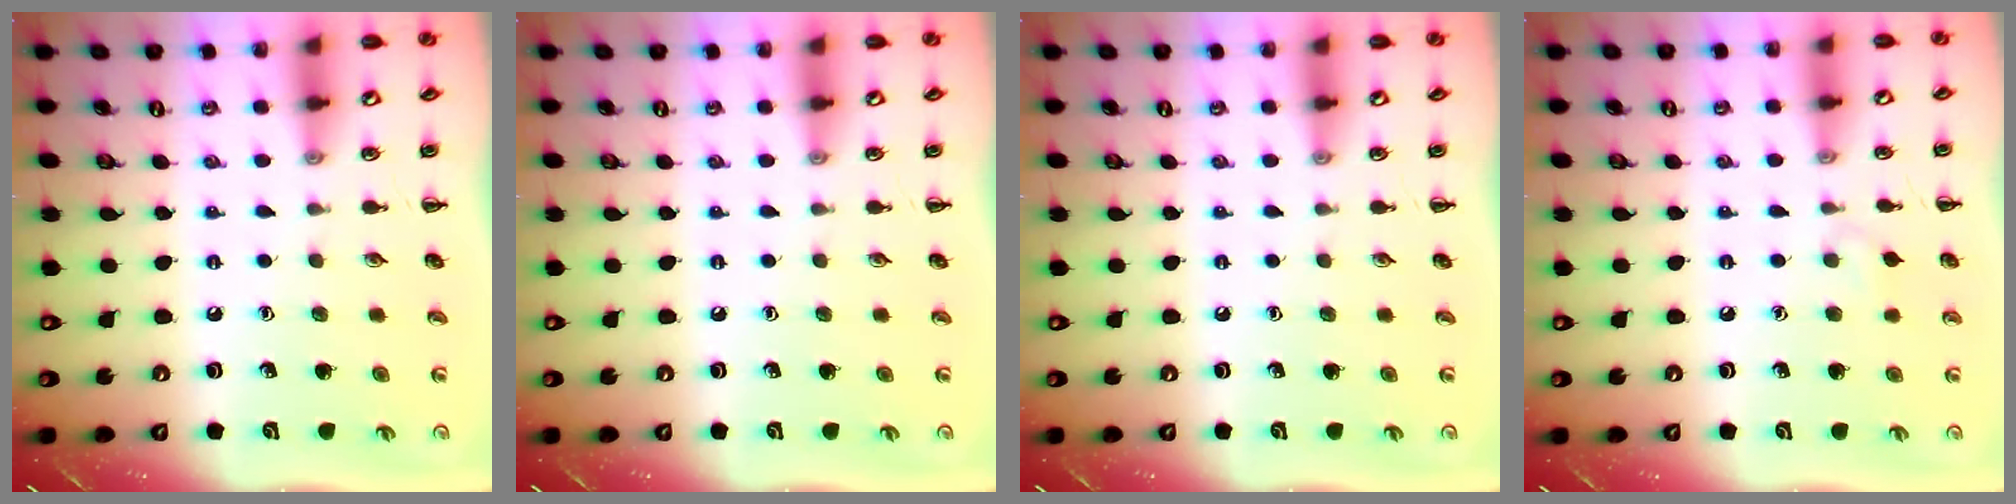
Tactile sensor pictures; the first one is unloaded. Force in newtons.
{"total": 0.0}
{"total": 0.0}
{"total": 3.7, "press": 3.4, "slide": 1.4}